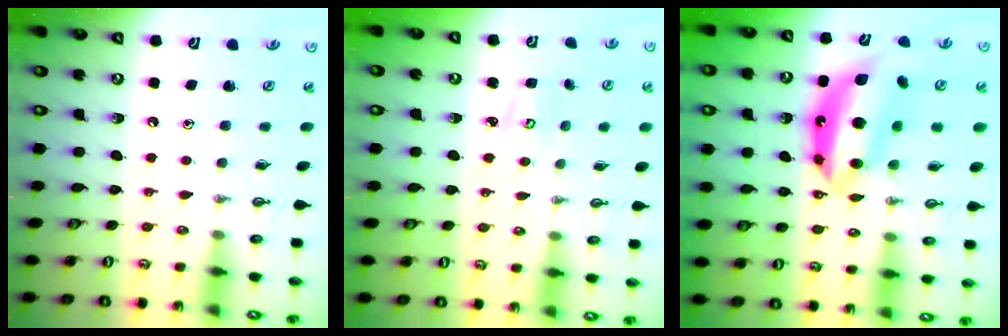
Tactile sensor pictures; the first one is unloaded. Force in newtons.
{"total": 2.3, "press": 2.2, "slide": 0.3}
{"total": 13.1, "press": 13.1, "slide": 0.9}